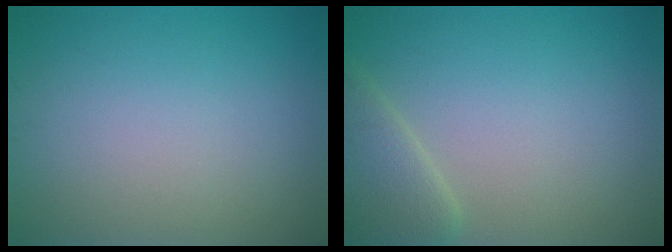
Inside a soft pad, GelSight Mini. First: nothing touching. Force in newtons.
{"total": 3.3, "press": 3.3, "slide": 0.3}